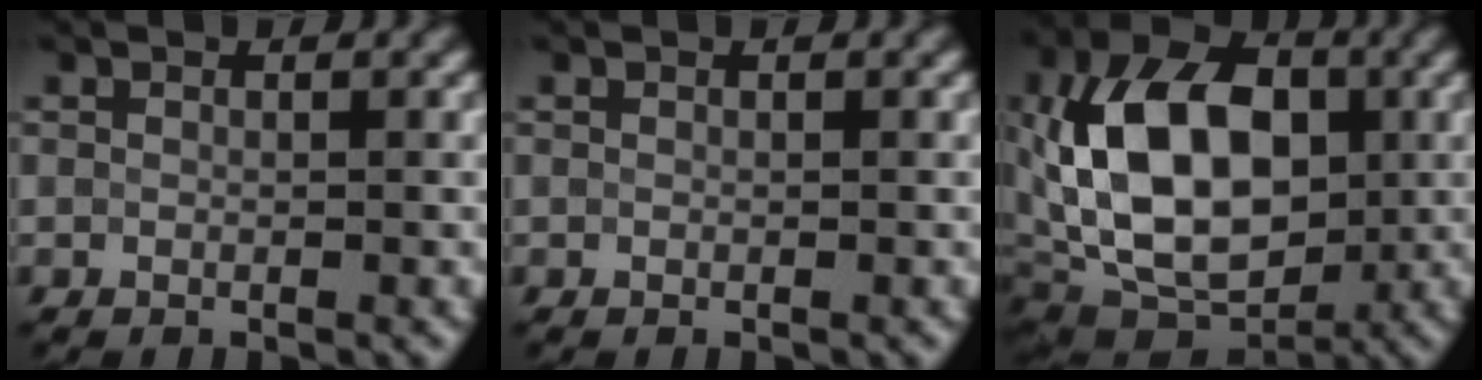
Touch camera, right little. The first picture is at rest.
{"total": 0.0}
{"total": 13.2, "force": [0.9, 8.7, 9.8], "torque": [-0.182, 0.014, 0.014]}